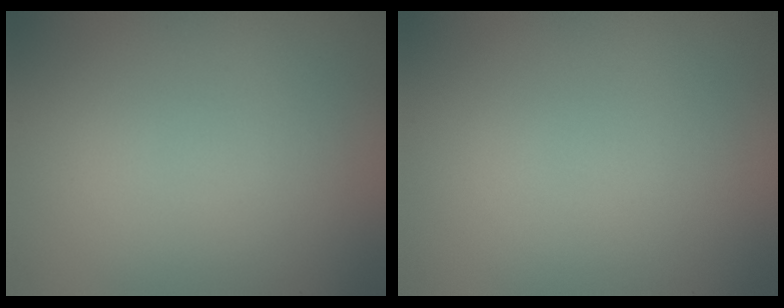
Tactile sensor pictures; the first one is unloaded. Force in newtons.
{"total": 0.0}